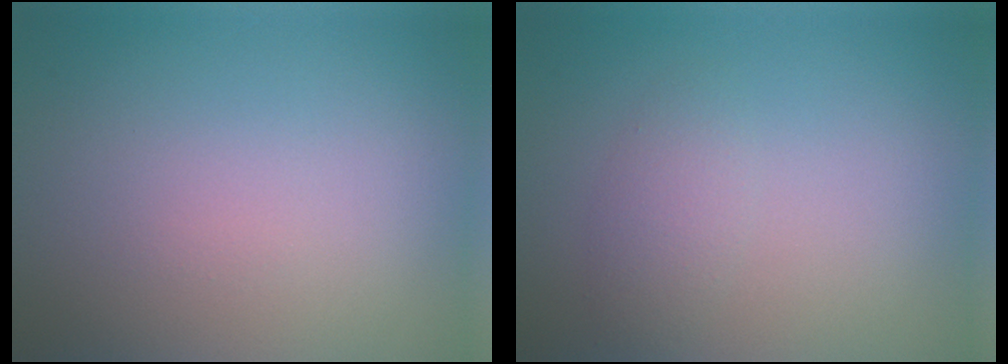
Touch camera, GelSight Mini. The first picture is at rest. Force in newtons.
{"total": 1.8, "press": 1.8, "slide": 0.1}